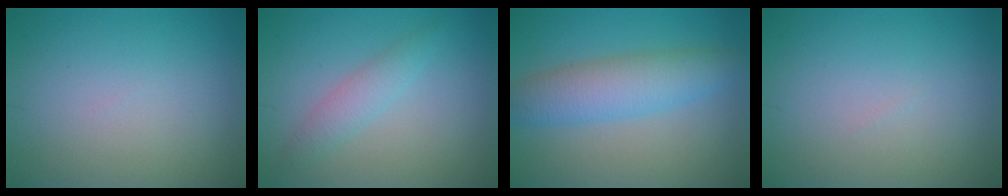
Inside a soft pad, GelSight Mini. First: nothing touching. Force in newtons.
{"total": 2.2, "press": 2.2, "slide": 0.1}
{"total": 5.2, "press": 5.2, "slide": 0.2}
{"total": 0.0}